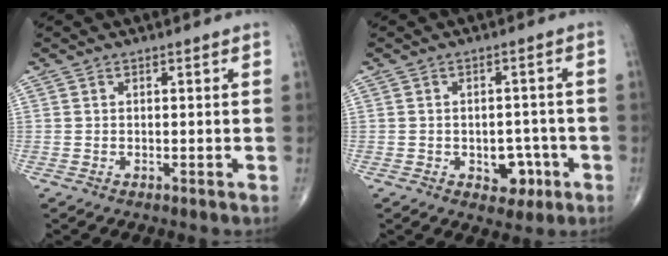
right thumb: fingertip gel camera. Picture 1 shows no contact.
{"total": 5.6, "force": [-2.1, 3.8, 3.5], "torque": [-0.018, 0.017, -0.022]}